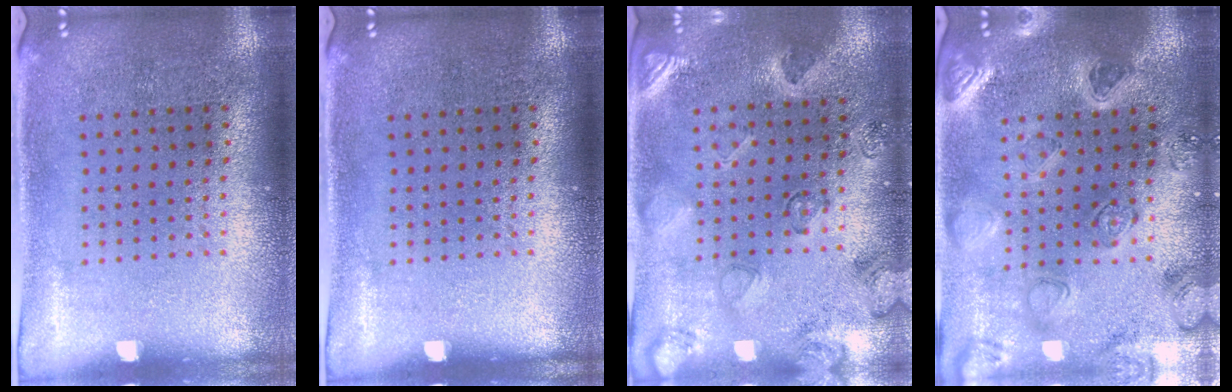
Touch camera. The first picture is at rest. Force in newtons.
{"total": 0.0}
{"total": 2.3, "press": 1.8, "slide": 1.4}
{"total": 2.2, "press": 2.2, "slide": 0.4}